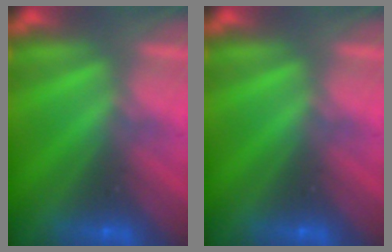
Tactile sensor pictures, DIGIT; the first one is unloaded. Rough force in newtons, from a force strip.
{"total": 0.0}